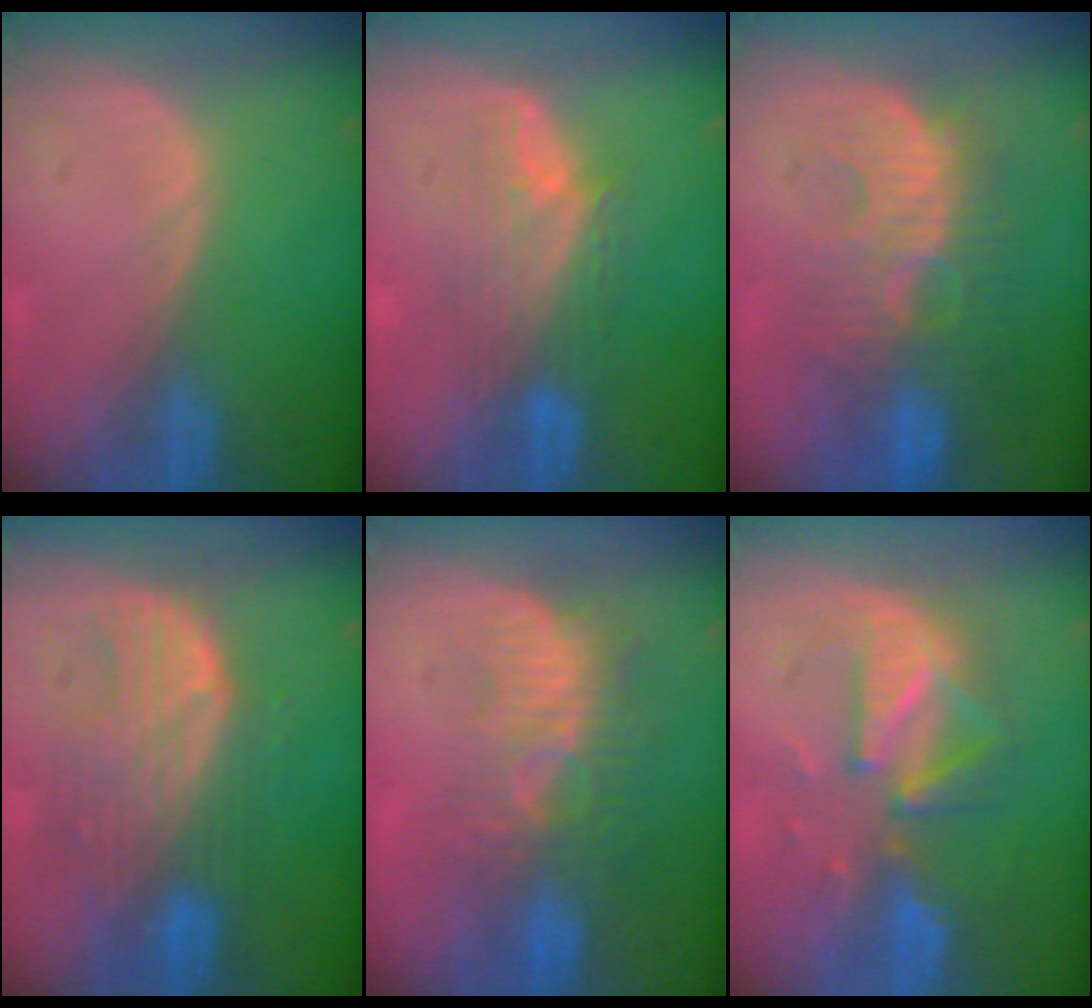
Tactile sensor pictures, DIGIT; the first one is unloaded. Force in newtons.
{"total": 5.7, "press": 5.6, "slide": 0.6}
{"total": 9.7, "press": 9.4, "slide": 2.5}
{"total": 8.9, "press": 8.3, "slide": 3.2}
{"total": 9.1, "press": 8.4, "slide": 3.6}
{"total": 8.4, "press": 8.4, "slide": 0.9}